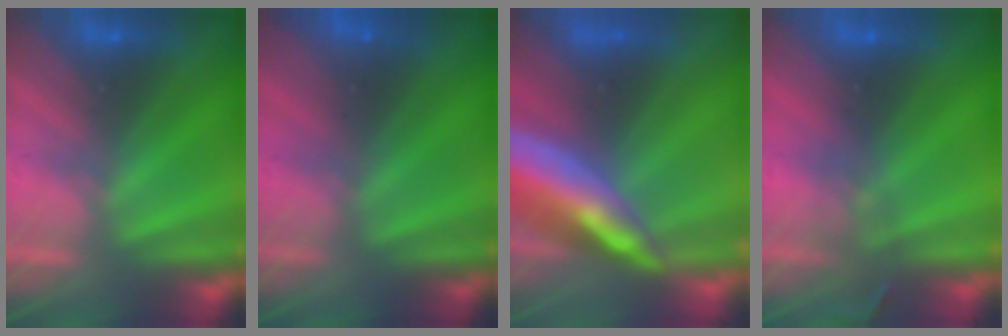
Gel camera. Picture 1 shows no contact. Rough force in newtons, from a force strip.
{"total": 1.4}
{"total": 5.6}
{"total": 2.9}